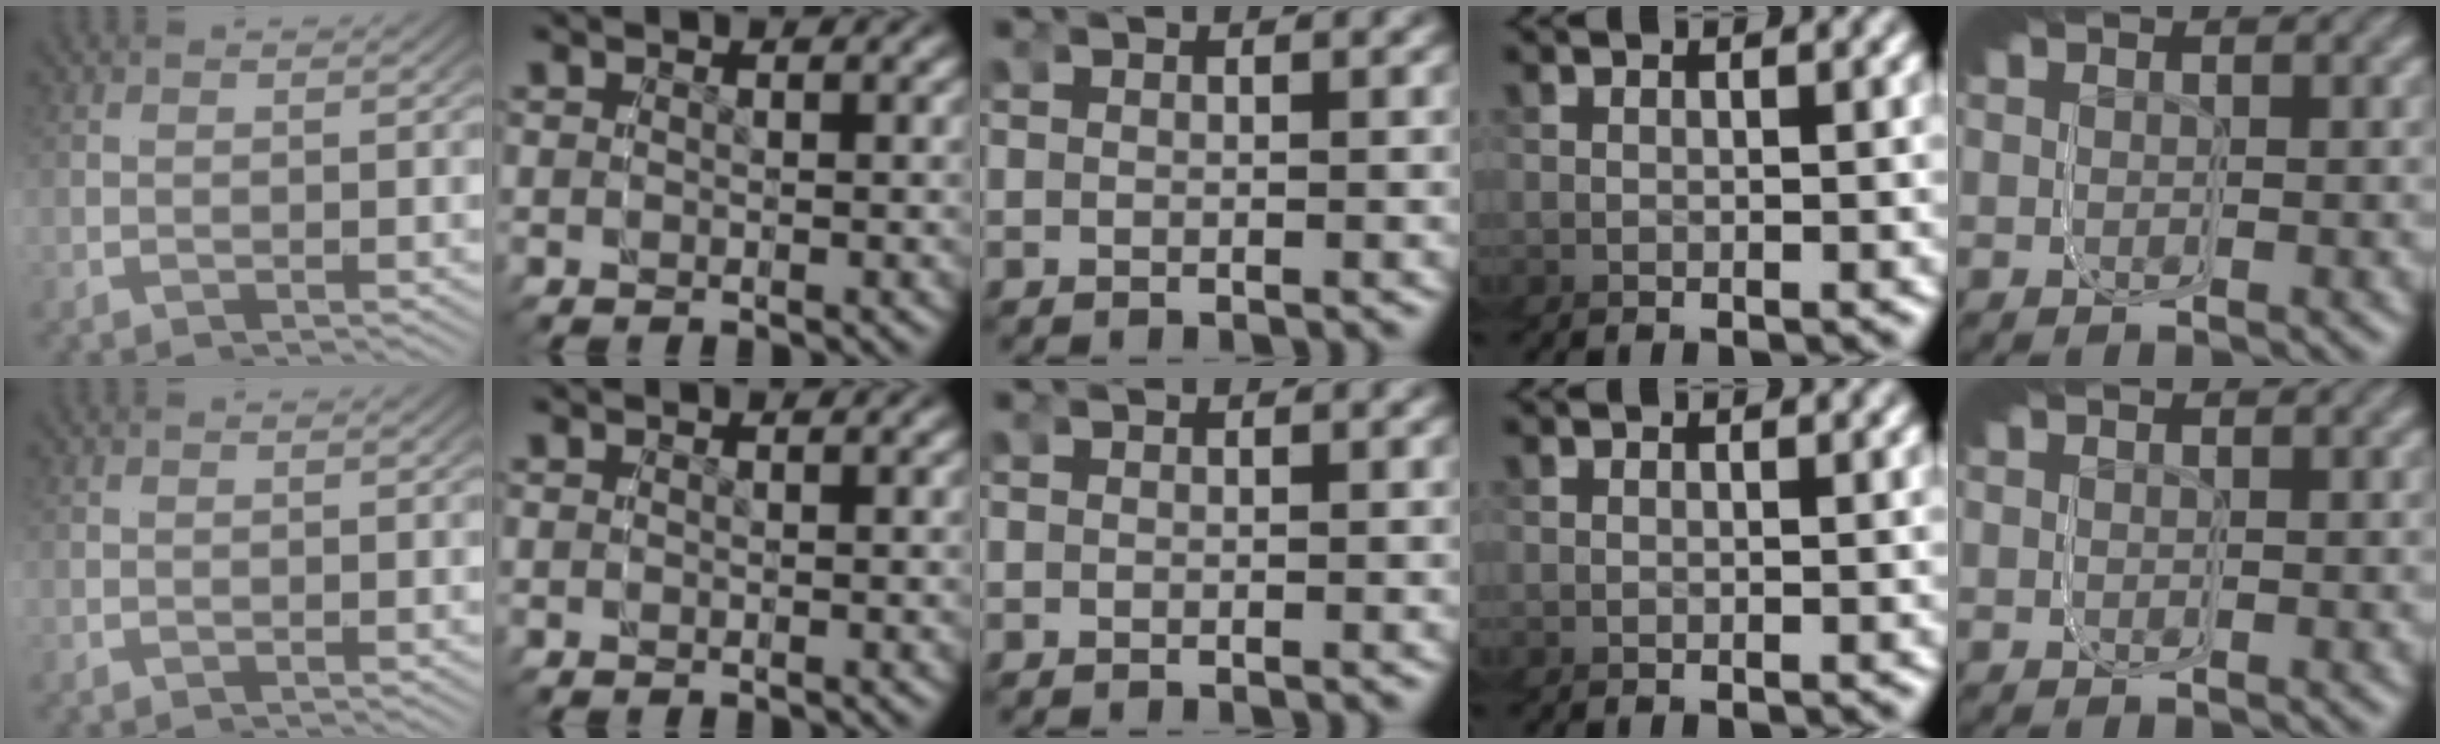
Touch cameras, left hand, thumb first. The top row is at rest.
{}